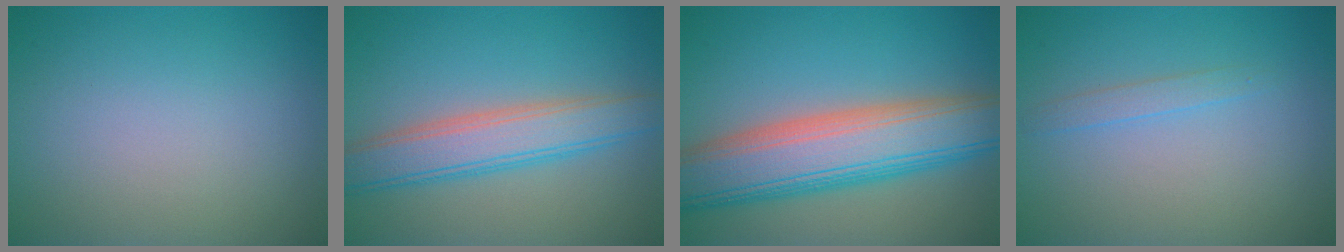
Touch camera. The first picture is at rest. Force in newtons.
{"total": 5.1, "press": 5.1, "slide": 0.3}
{"total": 10.1, "press": 10.1, "slide": 0.4}
{"total": 1.1, "press": 1.1, "slide": 0.2}